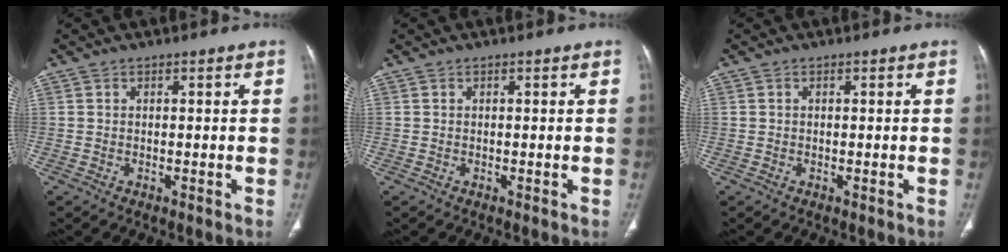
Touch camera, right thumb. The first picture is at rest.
{"total": 0.0}
{"total": 0.0}